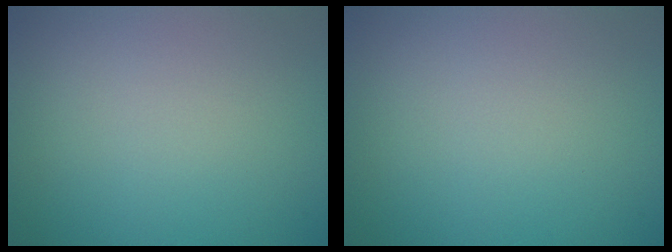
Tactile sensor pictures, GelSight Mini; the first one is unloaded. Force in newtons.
{"total": 0.0}